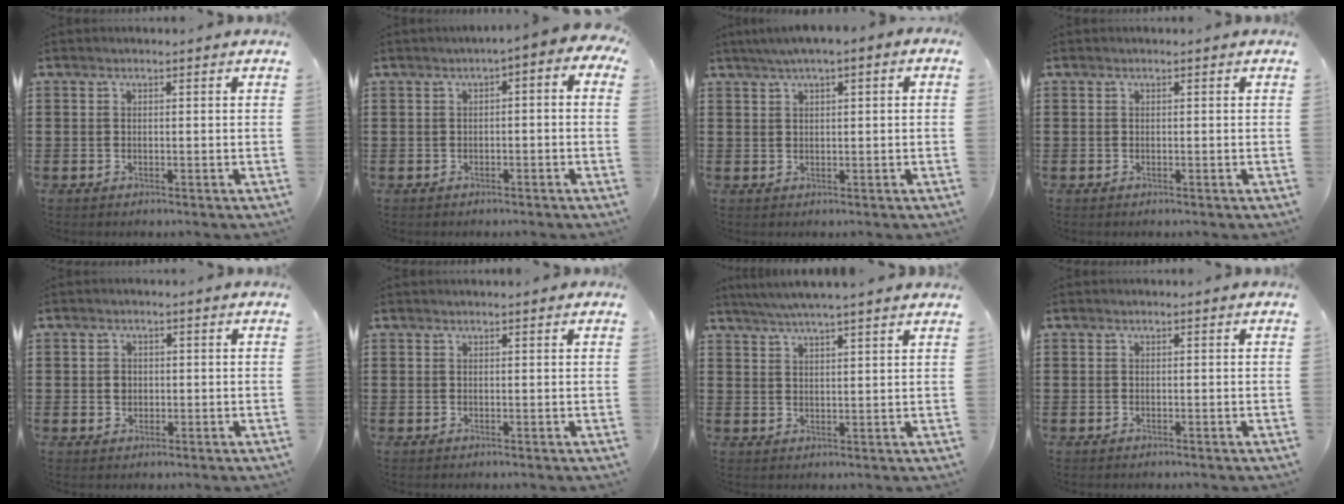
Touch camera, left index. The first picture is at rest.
{"total": 2.0, "force": [-1.5, 0.6, 1.2], "torque": [-0.025, 0.003, -0.035]}
{"total": 1.8, "force": [0.5, 0.4, 1.7], "torque": [-0.029, 0.004, 0.007]}
{"total": 0.0}
{"total": 1.8, "force": [0.2, 1.5, 0.9], "torque": [-0.021, 0.009, 0.003]}
{"total": 0.6, "force": [0.5, 0.0, 0.3], "torque": [-0.008, 0.000, 0.010]}
{"total": 4.2, "force": [3.8, -0.5, 1.6], "torque": [-0.041, -0.010, 0.069]}
{"total": 0.0}